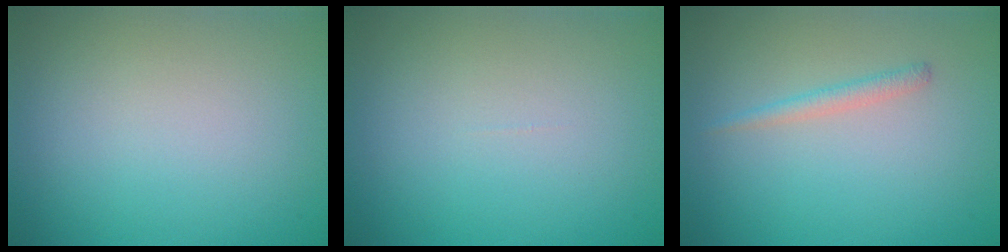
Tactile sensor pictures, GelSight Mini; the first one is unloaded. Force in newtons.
{"total": 0.0}
{"total": 1.2, "press": 1.2, "slide": 0.1}